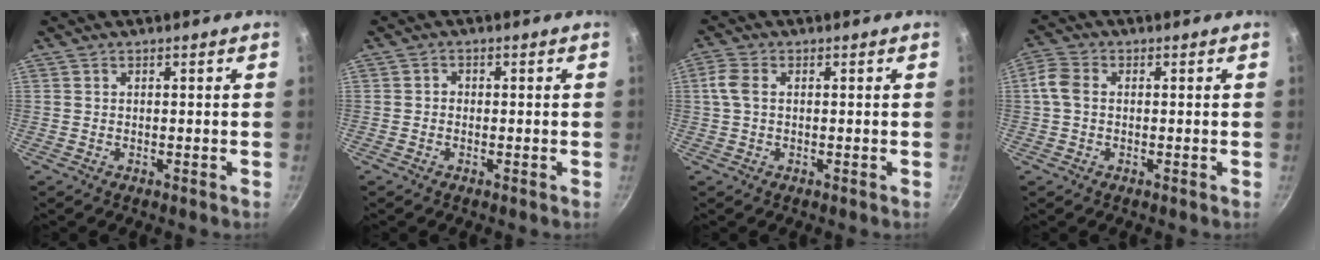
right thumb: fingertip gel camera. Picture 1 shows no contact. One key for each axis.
{"total": 0.9, "fx": -0.2, "fy": 0.8, "fz": 0.4, "tx": -0.004, "ty": 0.003, "tz": -0.005}
{"total": 3.6, "fx": 0.5, "fy": 2.3, "fz": 2.8, "tx": -0.066, "ty": 0.010, "tz": 0.005}
{"total": 4.2, "fx": 0.1, "fy": 3.2, "fz": 2.7, "tx": -0.058, "ty": 0.007, "tz": -0.008}